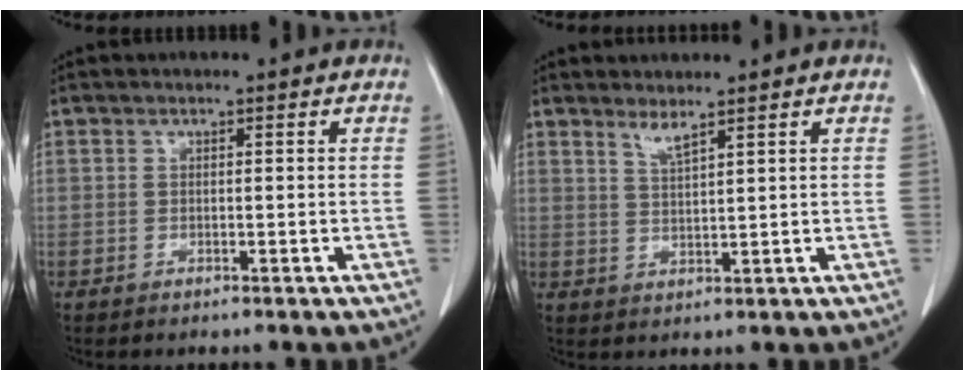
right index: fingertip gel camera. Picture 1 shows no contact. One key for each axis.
{"total": 2.3, "fx": 1.9, "fy": -0.2, "fz": 1.3, "tx": -0.028, "ty": -0.011, "tz": 0.041}